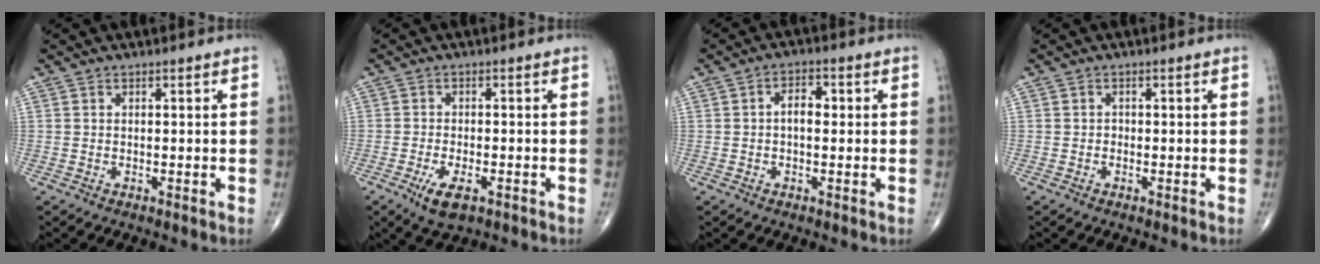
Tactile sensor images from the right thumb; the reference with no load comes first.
{"total": 5.1, "force": [-2.4, 2.2, 3.9], "torque": [-0.071, 0.000, -0.038]}
{"total": 3.7, "force": [0.1, 2.1, 3.0], "torque": [-0.039, 0.013, -0.004]}
{"total": 0.6, "force": [-0.3, 0.5, 0.1], "torque": [0.003, 0.003, -0.010]}